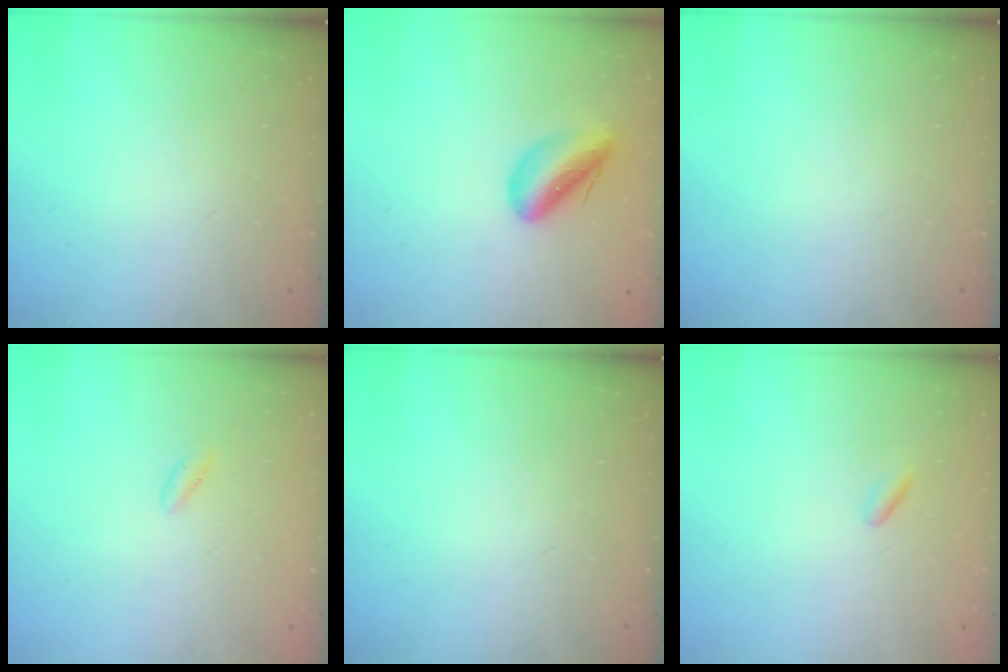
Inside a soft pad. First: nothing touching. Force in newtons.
{"total": 8.4, "press": 8.3, "slide": 1.5}
{"total": 0.0}
{"total": 1.1, "press": 0.9, "slide": 0.5}
{"total": 0.0}
{"total": 1.2, "press": 1.0, "slide": 0.6}